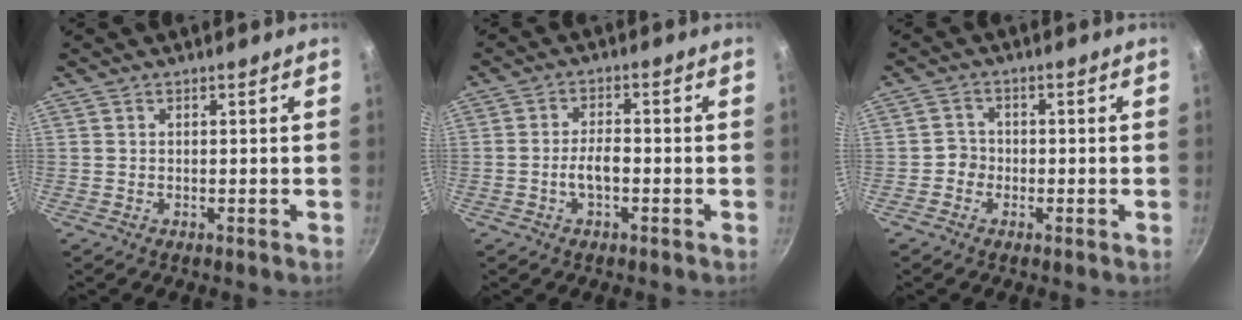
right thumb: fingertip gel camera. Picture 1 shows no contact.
{"total": 4.1, "force": [-1.4, 1.8, 3.4], "torque": [-0.060, 0.022, -0.026]}
{"total": 2.6, "force": [-1.0, 2.3, 0.6], "torque": [0.012, 0.010, -0.021]}